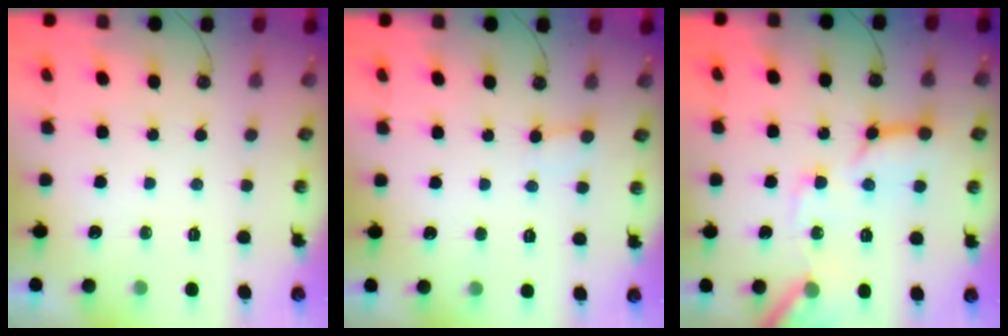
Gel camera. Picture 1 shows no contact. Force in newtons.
{"total": 2.8, "press": 2.8, "slide": 0.4}
{"total": 15.8, "press": 15.7, "slide": 1.8}